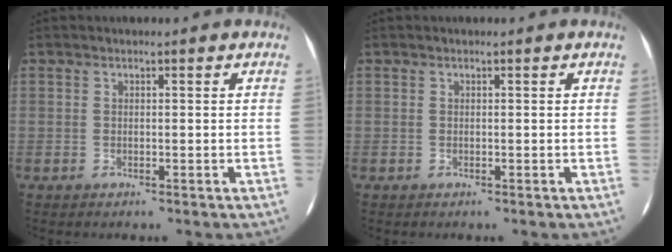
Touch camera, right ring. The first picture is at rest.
{"total": 0.0}